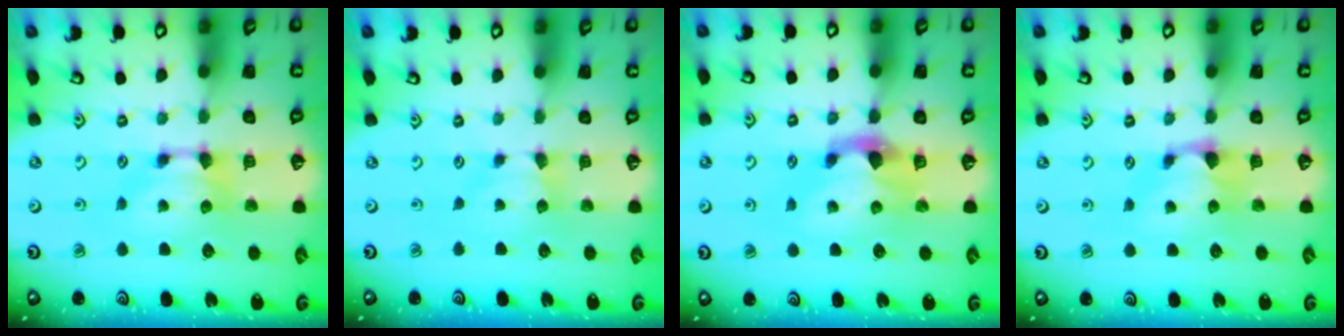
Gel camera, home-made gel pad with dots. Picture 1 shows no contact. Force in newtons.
{"total": 1.4, "press": 1.4, "slide": 0.3}
{"total": 2.2, "press": 1.8, "slide": 1.3}
{"total": 1.2, "press": 0.7, "slide": 1.0}